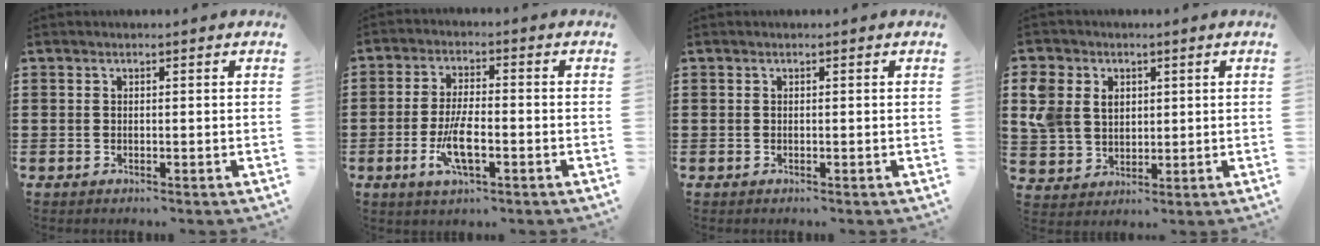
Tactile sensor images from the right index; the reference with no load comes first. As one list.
[{"total": 7.1, "force": [-2.3, 2.1, 6.3], "torque": [-0.138, -0.012, -0.045]}, {"total": 0.0}, {"total": 6.8, "force": [2.1, 5.8, 3.0], "torque": [-0.099, 0.015, 0.037]}]